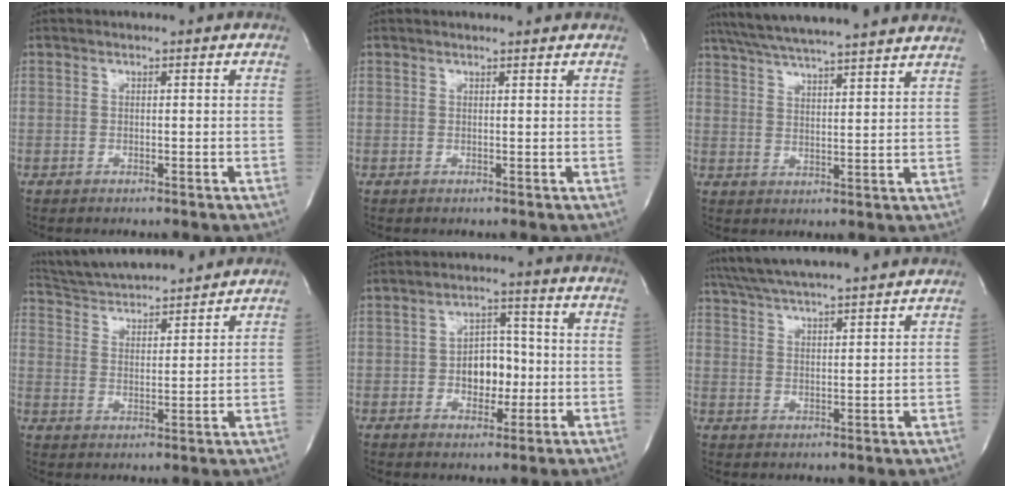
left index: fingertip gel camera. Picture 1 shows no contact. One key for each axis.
{"total": 2.5, "fx": 2.5, "fy": 0.2, "fz": 0.4, "tx": -0.012, "ty": 0.002, "tz": 0.023}
{"total": 22.9, "fx": 20.4, "fy": 1.3, "fz": 10.4, "tx": -0.180, "ty": 0.026, "tz": 0.282}
{"total": 15.6, "fx": 14.6, "fy": 2.0, "fz": 5.2, "tx": -0.094, "ty": 0.027, "tz": 0.233}
{"total": 6.2, "fx": -1.4, "fy": 4.0, "fz": 4.5, "tx": -0.072, "ty": 0.008, "tz": -0.021}
{"total": 18.0, "fx": 16.2, "fy": 1.0, "fz": 7.9, "tx": -0.142, "ty": 0.039, "tz": 0.238}